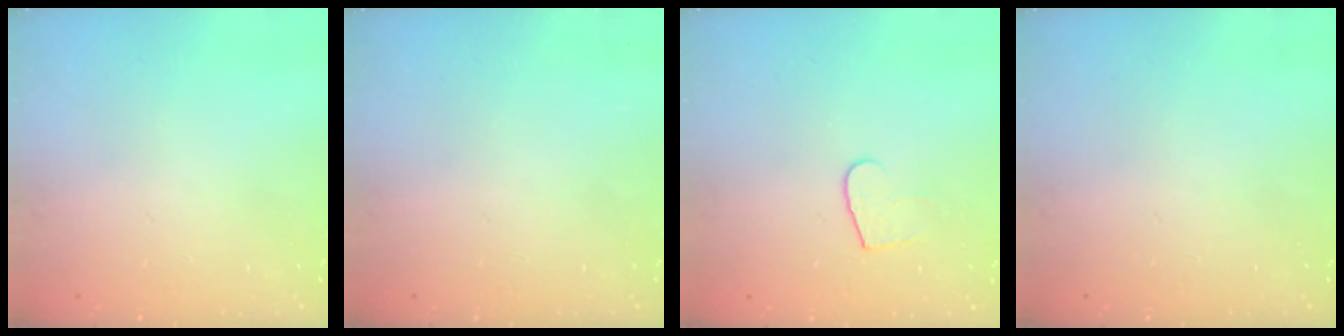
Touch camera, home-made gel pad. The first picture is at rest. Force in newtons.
{"total": 0.0}
{"total": 6.0, "press": 6.0, "slide": 0.5}
{"total": 0.0}